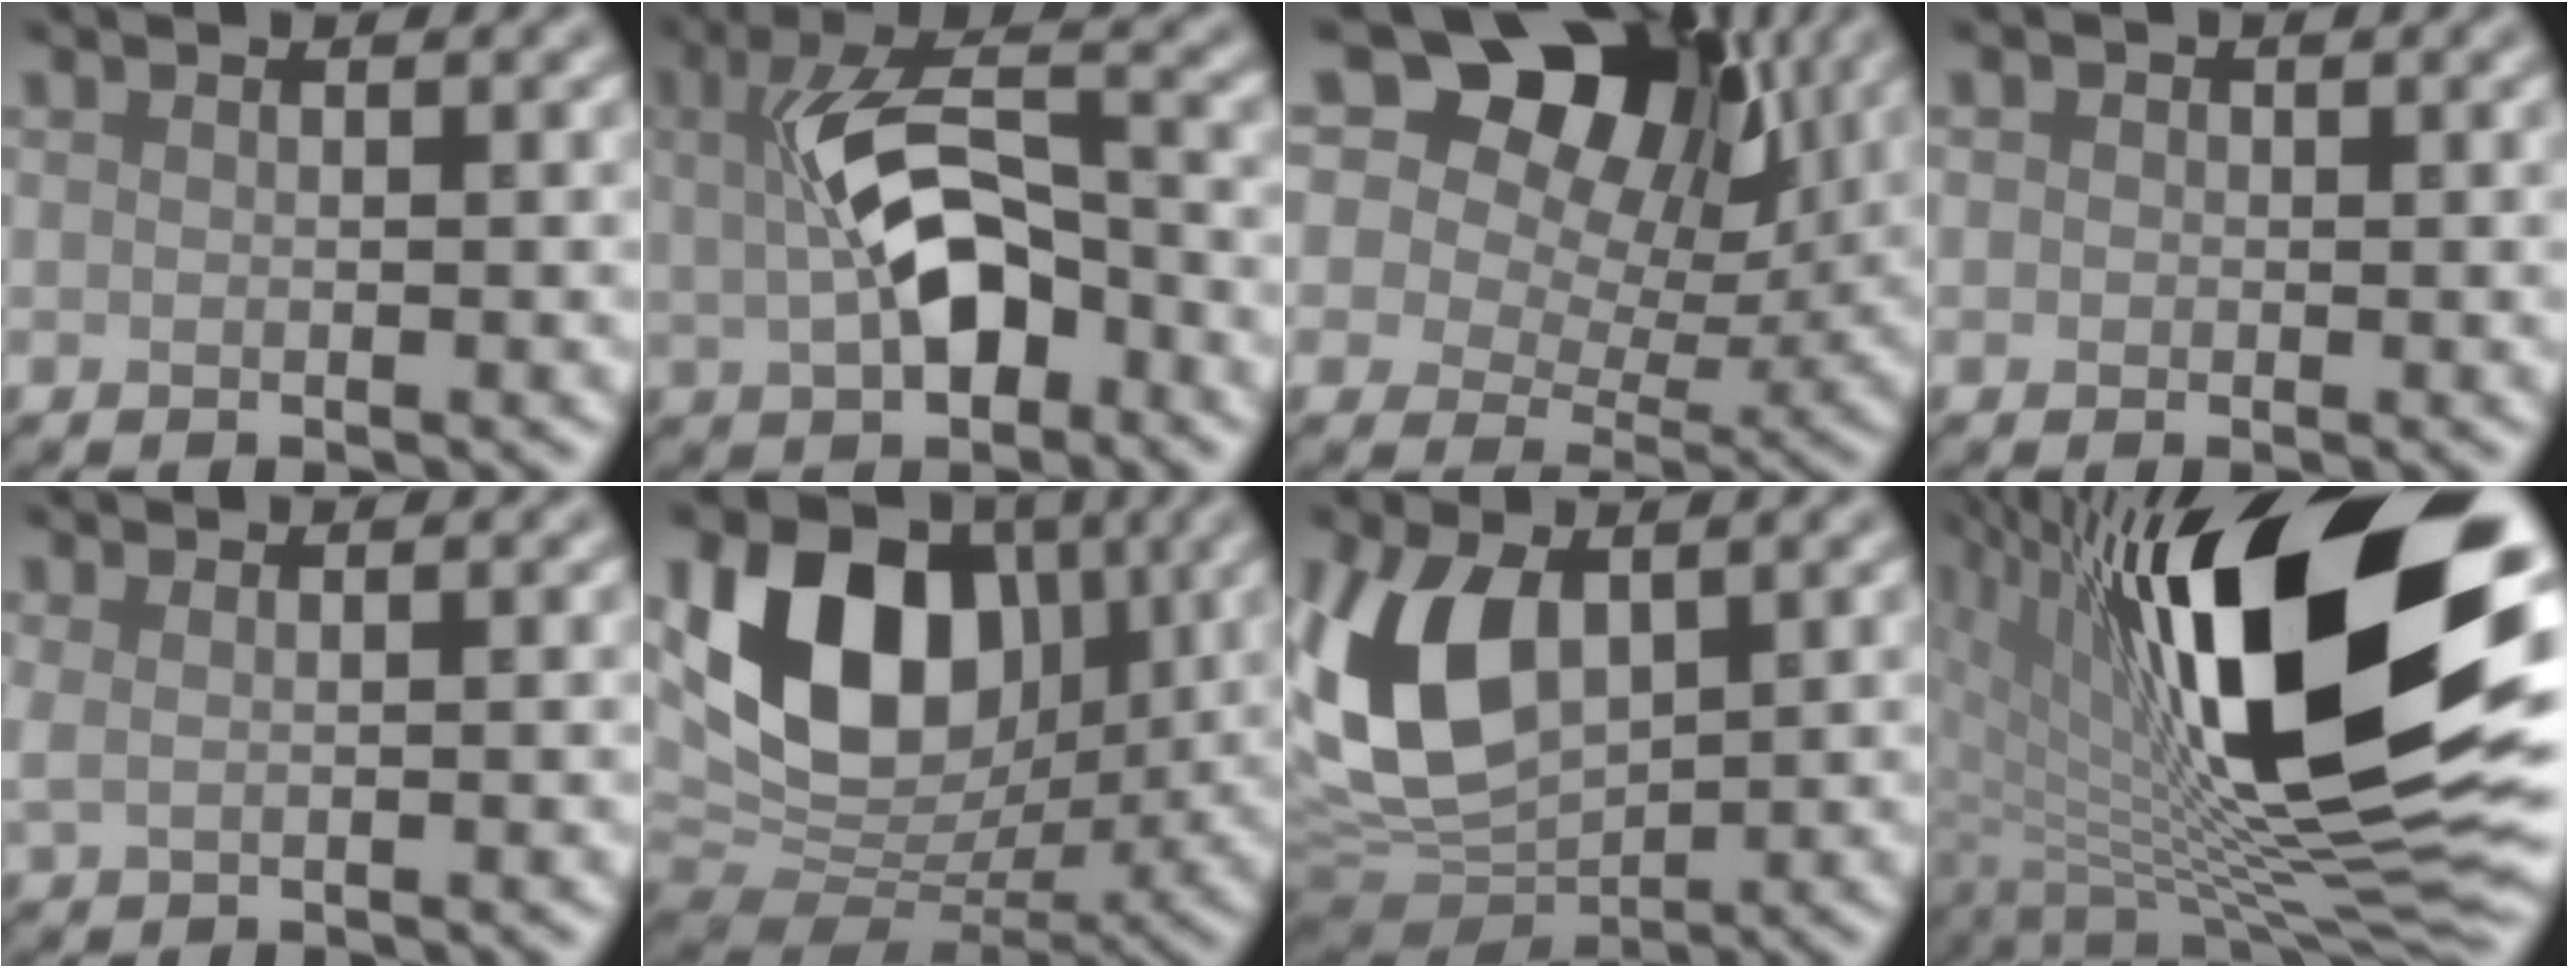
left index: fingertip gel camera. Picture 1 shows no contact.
{"total": 7.4, "force": [0.0, 3.7, 6.5], "torque": [-0.124, 0.006, -0.003]}
{"total": 17.3, "force": [10.2, 10.0, 9.8], "torque": [-0.154, 0.068, 0.137]}
{"total": 0.7, "force": [0.1, 0.7, 0.1], "torque": [0.002, -0.003, -0.002]}
{"total": 1.1, "force": [0.6, 0.5, 0.8], "torque": [-0.016, -0.001, 0.009]}
{"total": 12.0, "force": [3.0, 8.7, 7.7], "torque": [-0.129, -0.007, 0.047]}
{"total": 10.0, "force": [1.9, 6.1, 7.6], "torque": [-0.185, -0.003, 0.033]}
{"total": 19.5, "force": [4.0, 8.0, 17.4], "torque": [-0.272, -0.009, 0.073]}